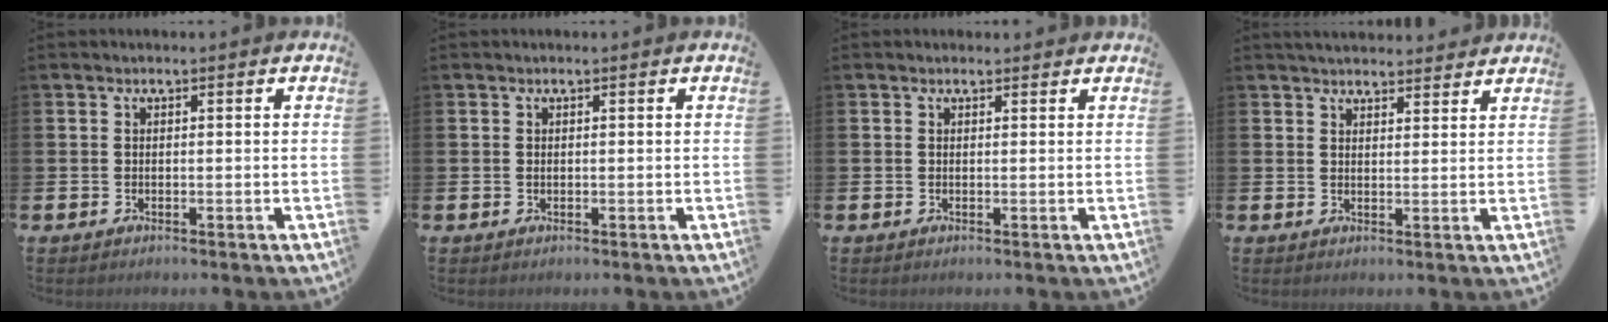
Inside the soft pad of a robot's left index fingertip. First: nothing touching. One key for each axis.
{"total": 0.0}
{"total": 0.5, "fx": 0.4, "fy": 0.3, "fz": 0.1, "tx": 0.004, "ty": 0.000, "tz": 0.006}
{"total": 3.6, "fx": 3.5, "fy": 0.6, "fz": 0.3, "tx": -0.001, "ty": -0.019, "tz": 0.063}